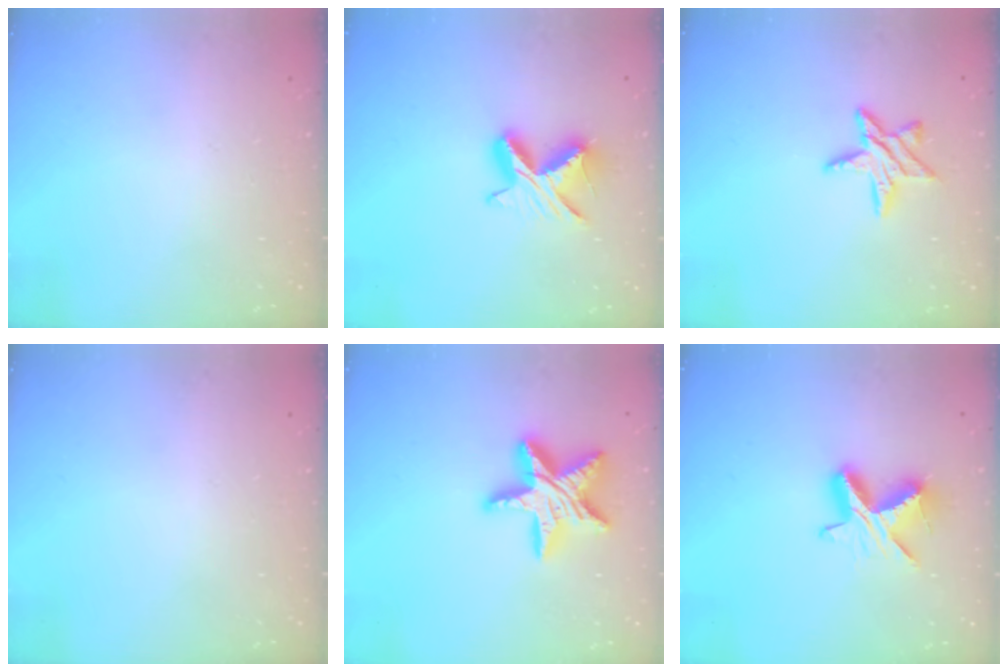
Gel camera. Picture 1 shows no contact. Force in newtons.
{"total": 8.7, "press": 8.7, "slide": 0.6}
{"total": 10.0, "press": 10.0, "slide": 0.6}
{"total": 0.0}
{"total": 17.3, "press": 17.3, "slide": 1.5}
{"total": 9.3, "press": 9.3, "slide": 0.7}